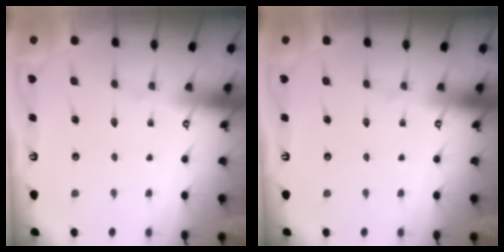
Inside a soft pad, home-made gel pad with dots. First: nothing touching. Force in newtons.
{"total": 0.0}